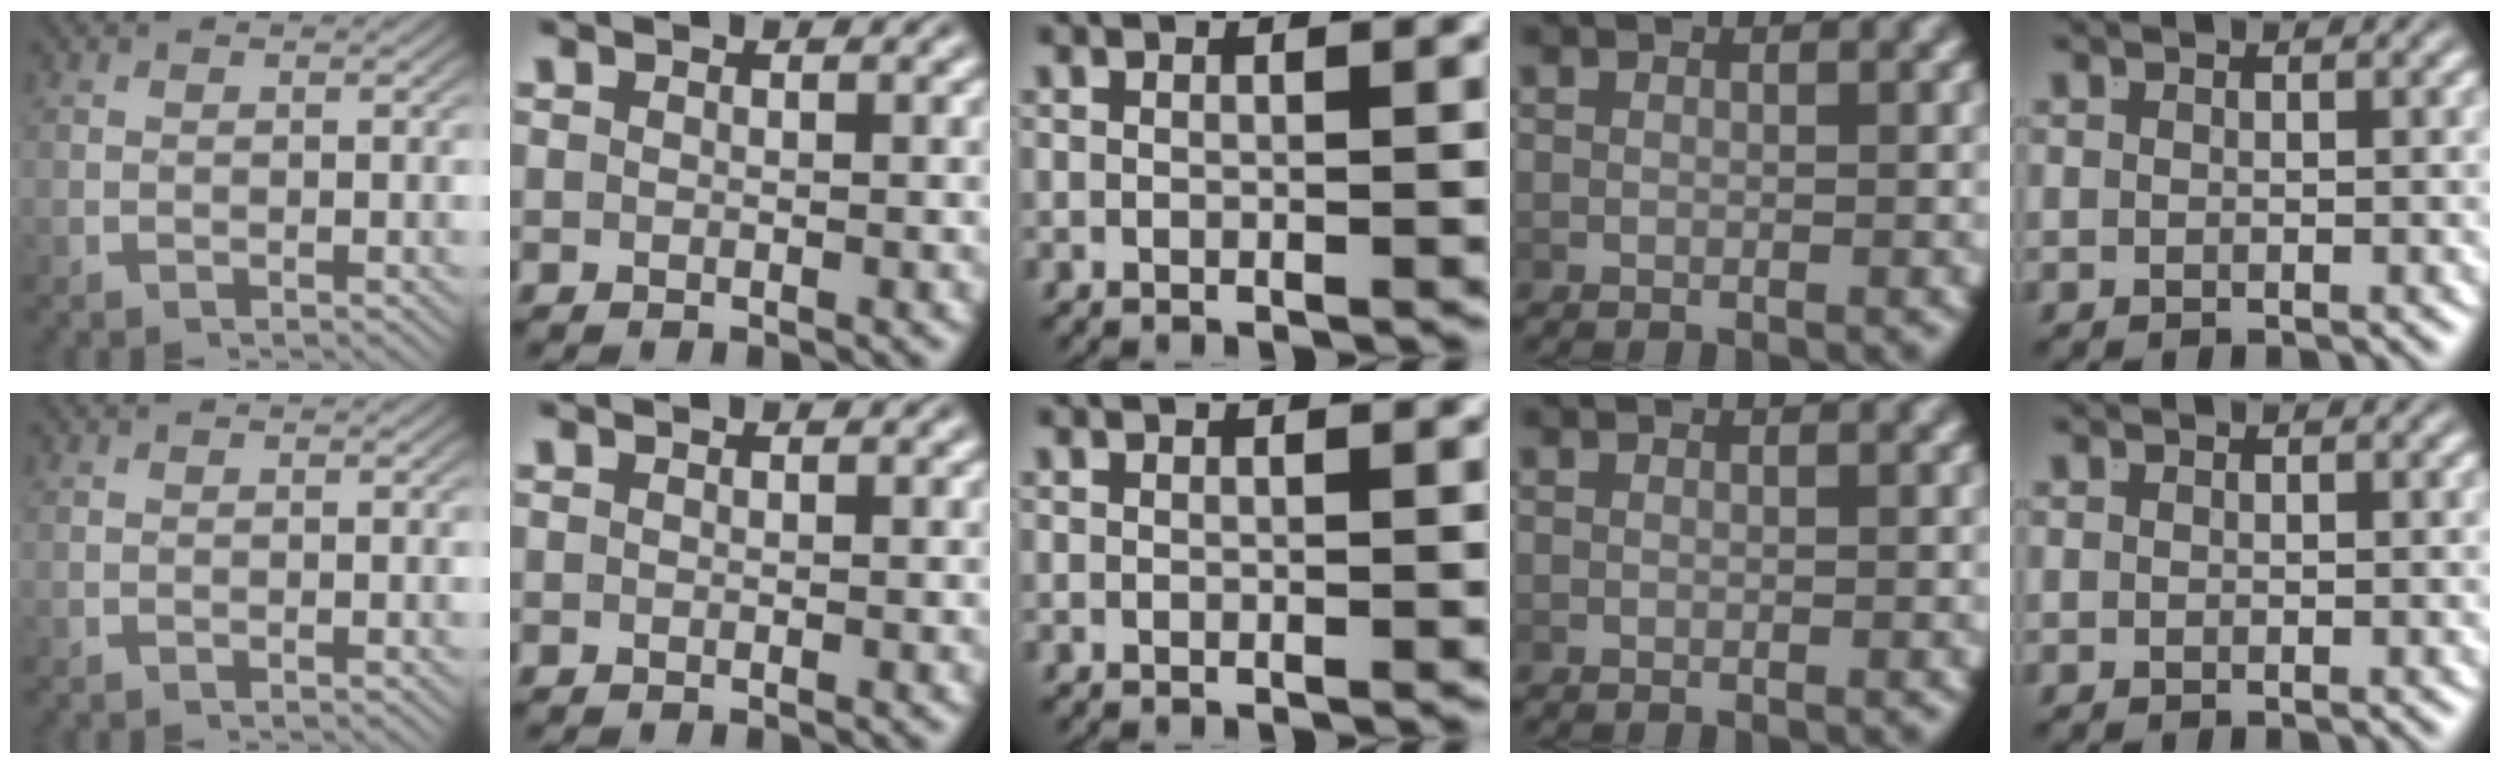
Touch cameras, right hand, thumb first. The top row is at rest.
{}